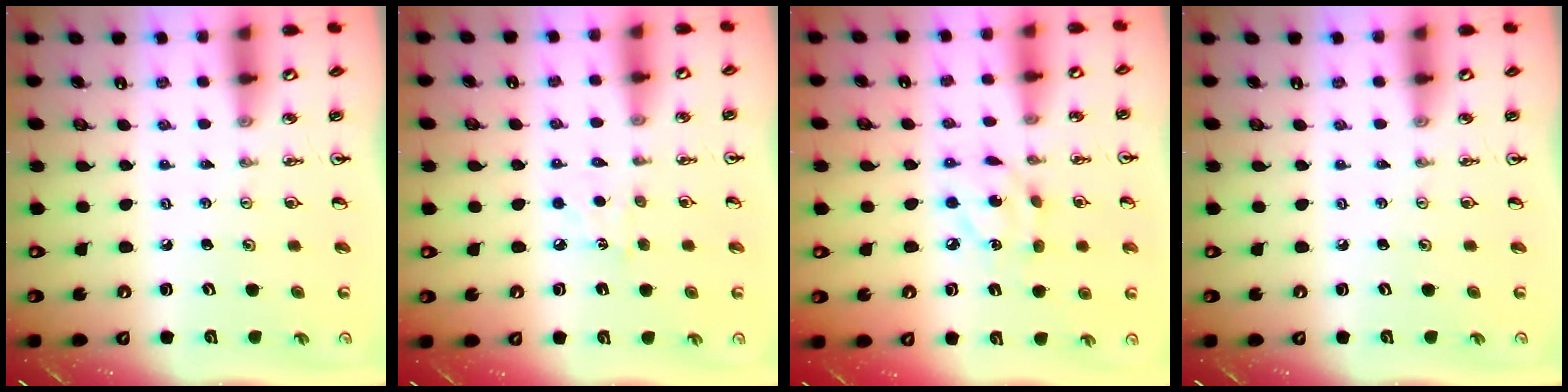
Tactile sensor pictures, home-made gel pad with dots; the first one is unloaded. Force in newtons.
{"total": 6.0, "press": 6.0, "slide": 0.7}
{"total": 7.4, "press": 7.4, "slide": 0.3}
{"total": 0.0}